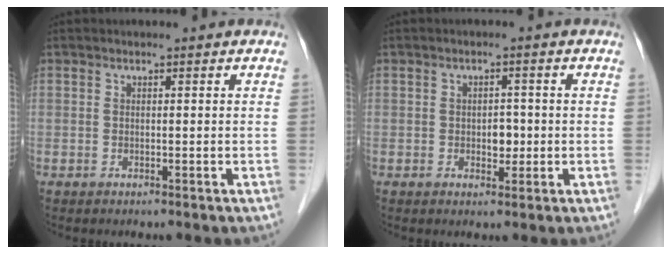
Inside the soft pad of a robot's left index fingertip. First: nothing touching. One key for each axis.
{"total": 2.4, "fx": -0.4, "fy": 1.6, "fz": 1.8, "tx": -0.023, "ty": 0.003, "tz": -0.002}